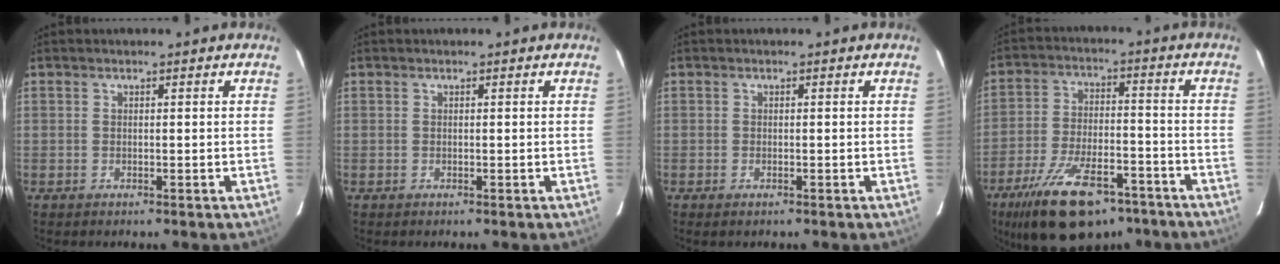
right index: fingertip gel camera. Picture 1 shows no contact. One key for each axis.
{"total": 0.0}
{"total": 0.9, "fx": -0.6, "fy": 0.3, "fz": 0.5, "tx": -0.009, "ty": -0.002, "tz": -0.011}
{"total": 19.3, "fx": -13.2, "fy": 8.5, "fz": 11.3, "tx": -0.223, "ty": -0.019, "tz": -0.207}